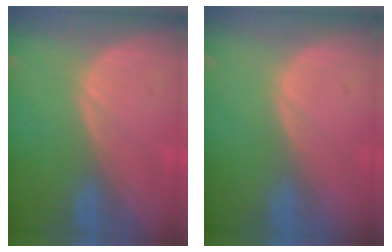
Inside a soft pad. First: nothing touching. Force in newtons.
{"total": 0.0}